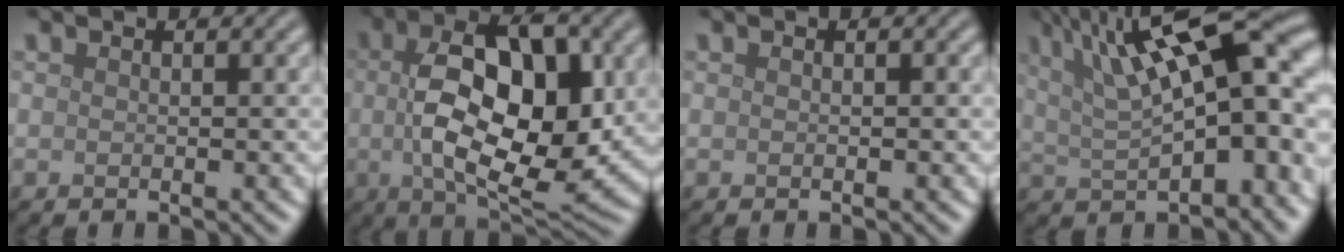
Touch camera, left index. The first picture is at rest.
{"total": 11.9, "force": [0.4, 5.9, 10.3], "torque": [-0.152, -0.001, 0.009]}
{"total": 0.0}
{"total": 16.1, "force": [4.8, 6.1, 14.1], "torque": [-0.193, 0.029, 0.074]}